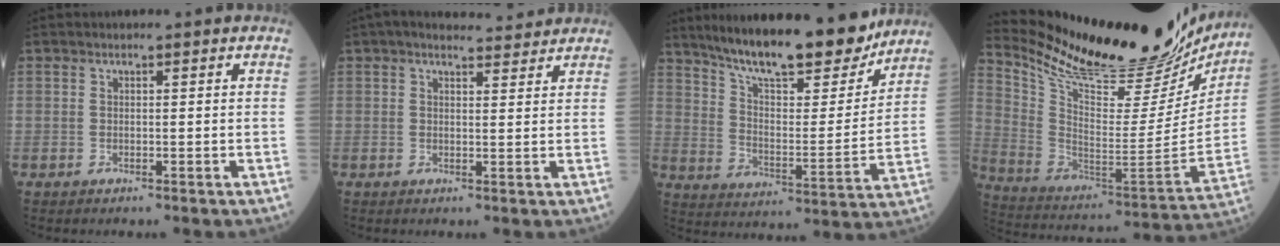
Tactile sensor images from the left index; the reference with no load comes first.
{"total": 7.3, "force": [6.6, 1.8, 2.4], "torque": [-0.033, 0.018, 0.085]}
{"total": 20.6, "force": [17.3, 3.9, 10.6], "torque": [-0.169, -0.012, 0.263]}
{"total": 29.4, "force": [25.6, 6.3, 12.8], "torque": [-0.218, -0.064, 0.375]}